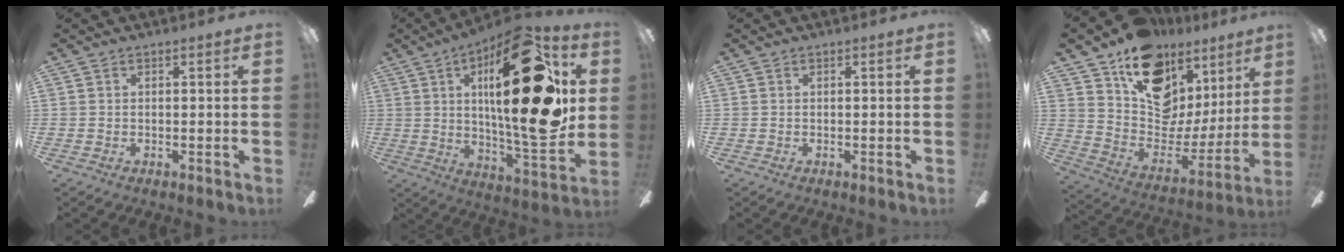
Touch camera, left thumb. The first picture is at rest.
{"total": 30.7, "force": [8.5, 10.9, 27.5], "torque": [-0.427, -0.041, 0.127]}
{"total": 0.0}
{"total": 15.9, "force": [10.8, 9.7, 6.6], "torque": [-0.112, -0.082, 0.201]}